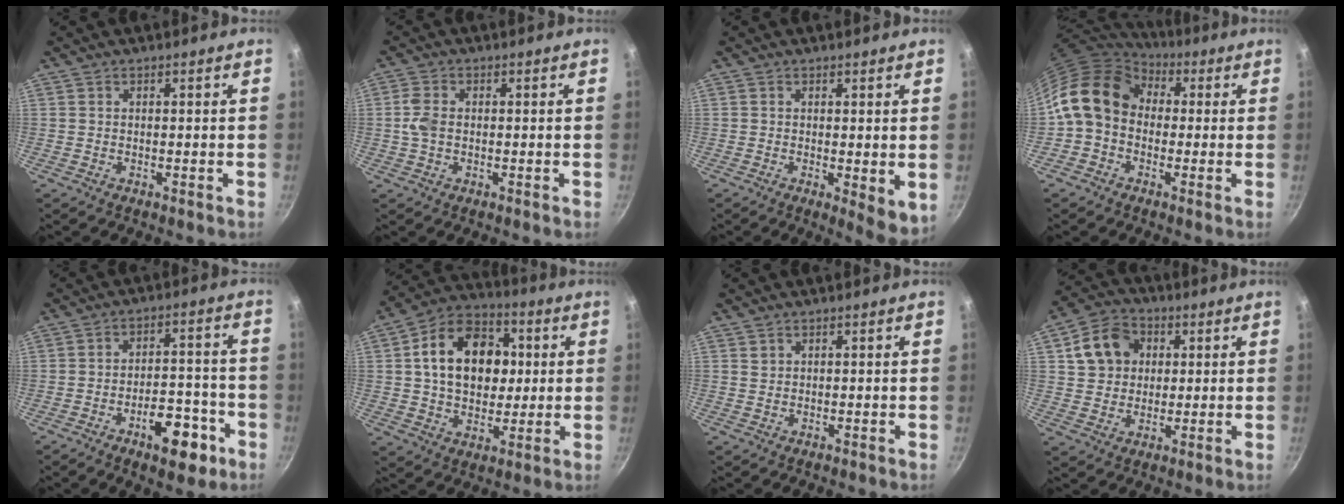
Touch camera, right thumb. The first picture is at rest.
{"total": 3.9, "force": [-0.1, 2.7, 2.9], "torque": [-0.060, 0.008, -0.006]}
{"total": 5.3, "force": [0.0, 1.9, 5.0], "torque": [-0.060, -0.016, 0.003]}
{"total": 13.7, "force": [1.2, 10.8, 8.4], "torque": [-0.131, 0.035, 0.001]}
{"total": 10.8, "force": [-5.5, 5.1, 7.8], "torque": [-0.080, 0.039, -0.070]}
{"total": 18.1, "force": [2.8, 13.3, 12.0], "torque": [-0.159, 0.020, 0.037]}
{"total": 0.9, "force": [0.5, 0.7, 0.2], "torque": [0.001, 0.003, 0.010]}
{"total": 10.5, "force": [2.7, 8.7, 5.2], "torque": [-0.068, 0.013, 0.039]}